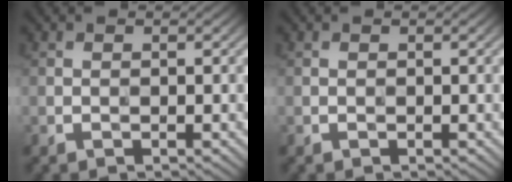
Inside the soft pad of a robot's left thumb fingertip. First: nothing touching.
{"total": 0.0}